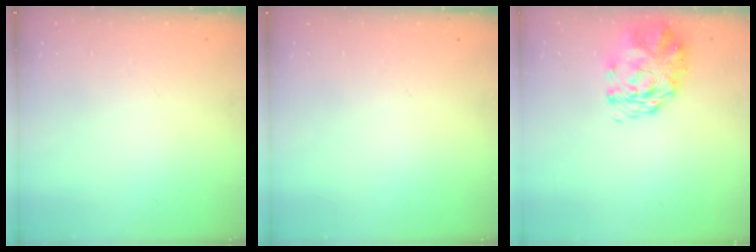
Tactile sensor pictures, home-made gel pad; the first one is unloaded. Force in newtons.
{"total": 0.0}
{"total": 3.0, "press": 2.8, "slide": 1.1}